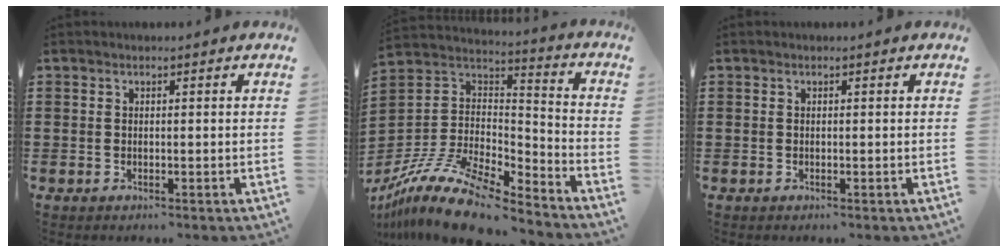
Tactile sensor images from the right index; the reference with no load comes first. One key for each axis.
{"total": 14.4, "fx": -11.1, "fy": 4.4, "fz": 8.1, "tx": -0.163, "ty": 0.035, "tz": -0.208}
{"total": 0.0}